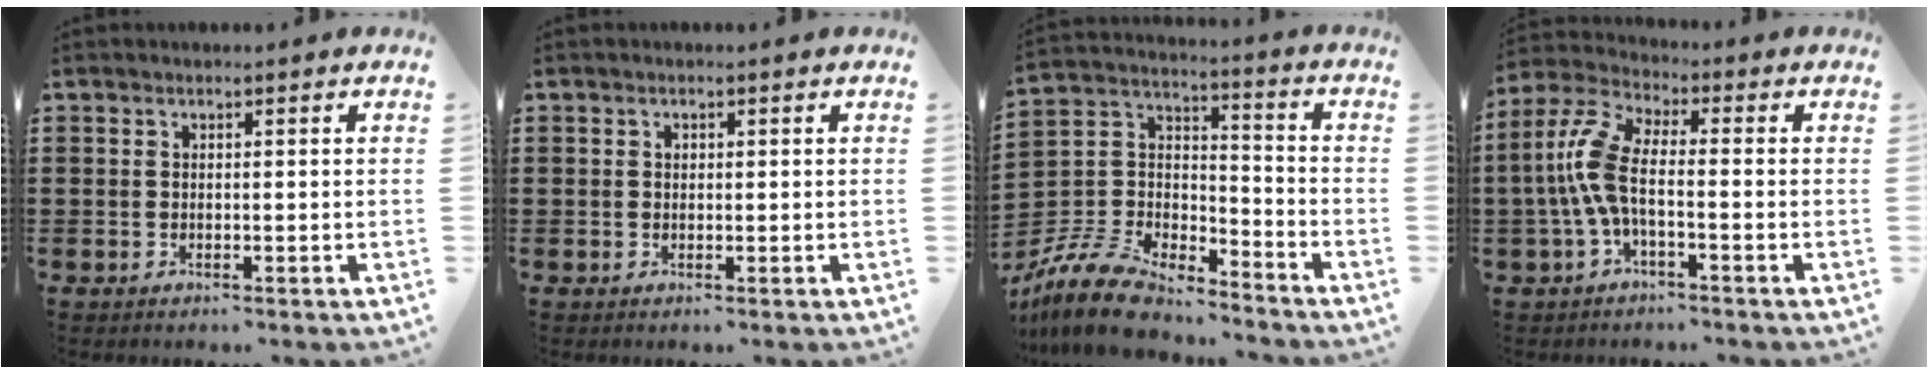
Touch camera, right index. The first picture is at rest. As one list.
[{"total": 0.5, "force": [0.2, 0.4, 0.2], "torque": [-0.005, 0.002, 0.005]}, {"total": 11.2, "force": [-10.0, 2.8, 4.0], "torque": [-0.108, 0.015, -0.207]}, {"total": 8.1, "force": [-1.0, 3.1, 7.4], "torque": [-0.184, -0.012, -0.027]}]